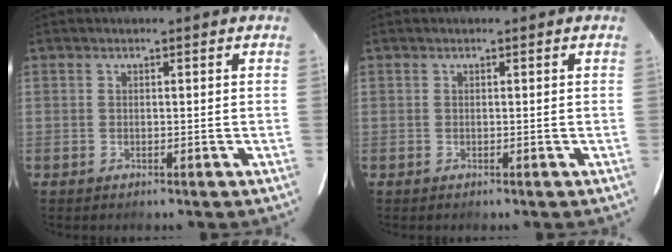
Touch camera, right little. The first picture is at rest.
{"total": 0.0}